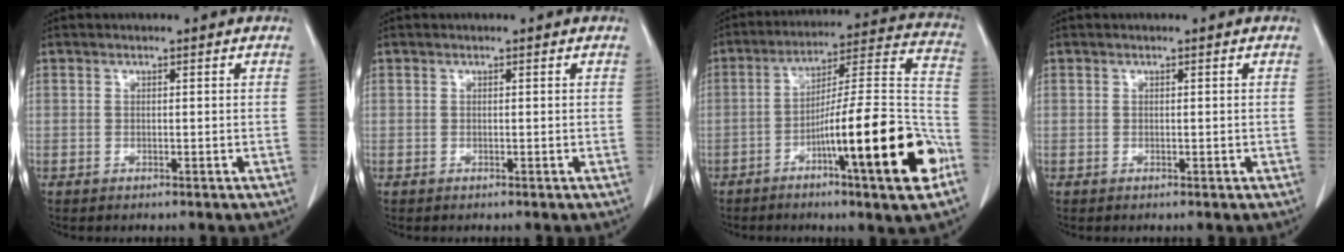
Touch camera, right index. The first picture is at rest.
{"total": 0.0}
{"total": 20.8, "force": [-8.5, 1.1, 19.0], "torque": [-0.249, 0.008, -0.130]}
{"total": 0.5, "force": [-0.1, 0.3, 0.4], "torque": [-0.008, 0.000, 0.001]}